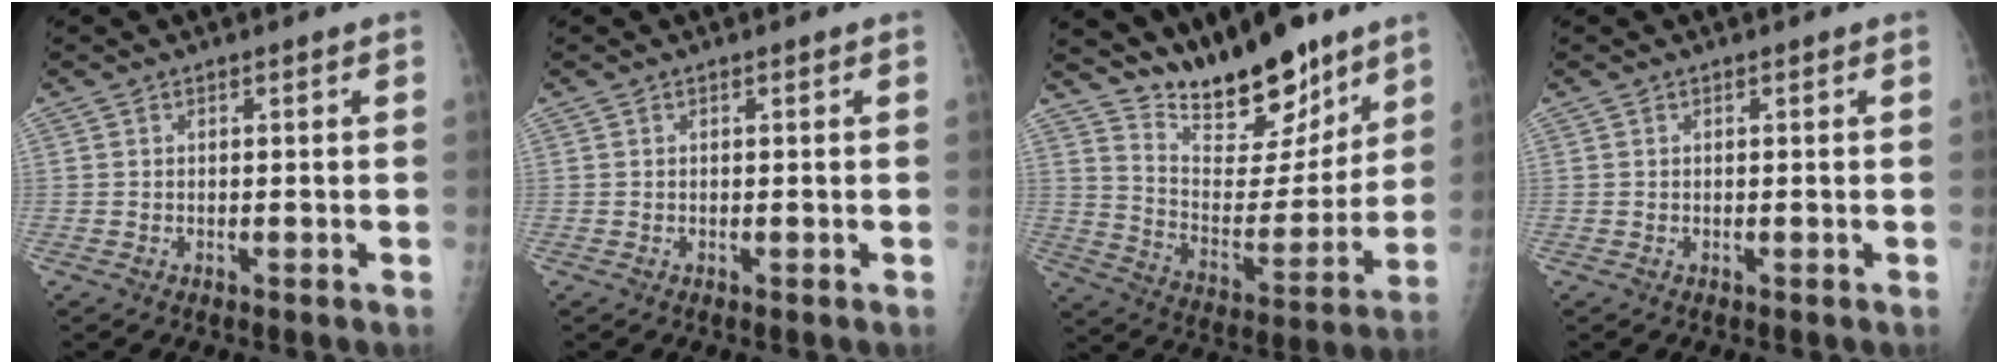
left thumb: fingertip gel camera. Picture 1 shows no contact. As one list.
[{"total": 0.0}, {"total": 19.1, "force": [15.1, 6.8, 9.5], "torque": [-0.101, -0.104, 0.254]}, {"total": 0.0}]